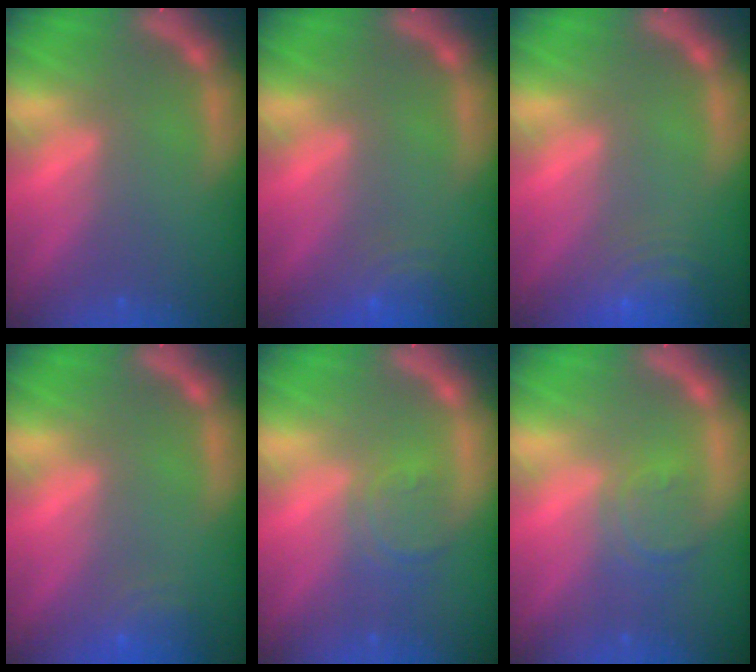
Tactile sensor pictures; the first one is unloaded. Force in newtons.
{"total": 4.0}
{"total": 7.5}
{"total": 3.0}
{"total": 3.0}
{"total": 3.0}